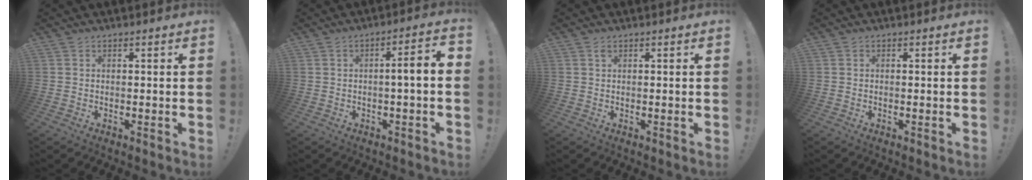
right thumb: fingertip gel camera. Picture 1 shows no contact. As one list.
[{"total": 5.0, "force": [-0.3, 0.3, 5.0], "torque": [-0.075, 0.000, -0.012]}, {"total": 0.8, "force": [0.5, 0.4, 0.5], "torque": [-0.009, 0.000, 0.009]}, {"total": 0.0}]